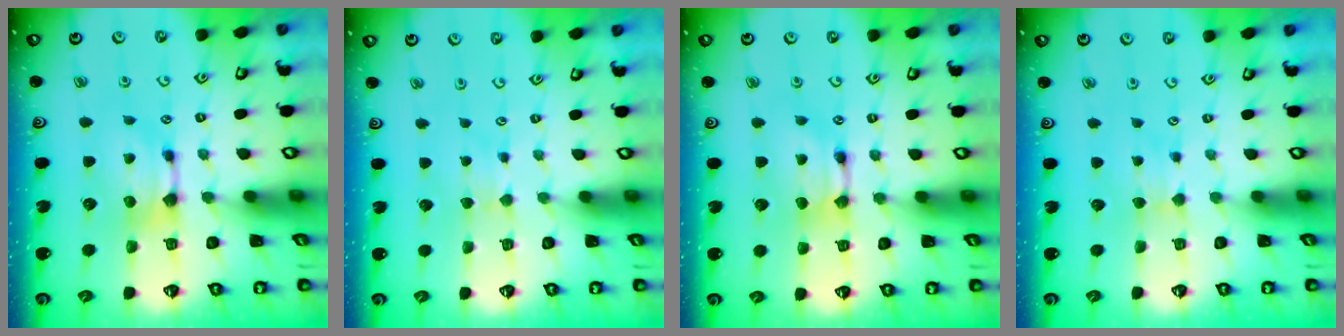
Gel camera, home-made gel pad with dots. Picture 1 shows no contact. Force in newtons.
{"total": 1.6, "press": 1.6, "slide": 0.3}
{"total": 1.8, "press": 1.8, "slide": 0.1}
{"total": 3.3, "press": 3.3, "slide": 0.4}